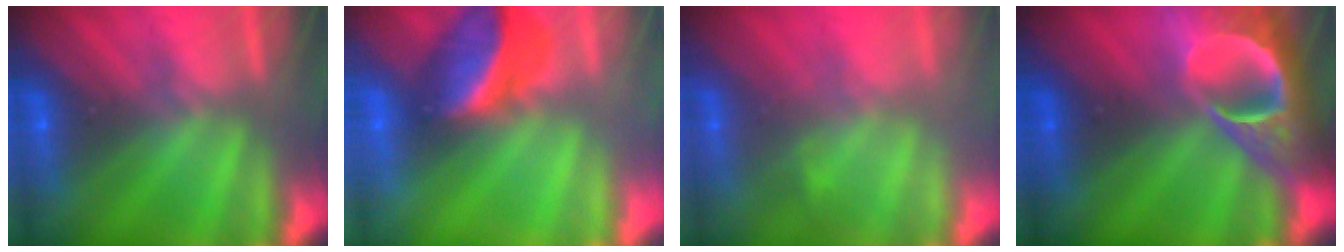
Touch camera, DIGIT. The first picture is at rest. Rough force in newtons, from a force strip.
{"total": 2.6}
{"total": 2.6}
{"total": 13.7}